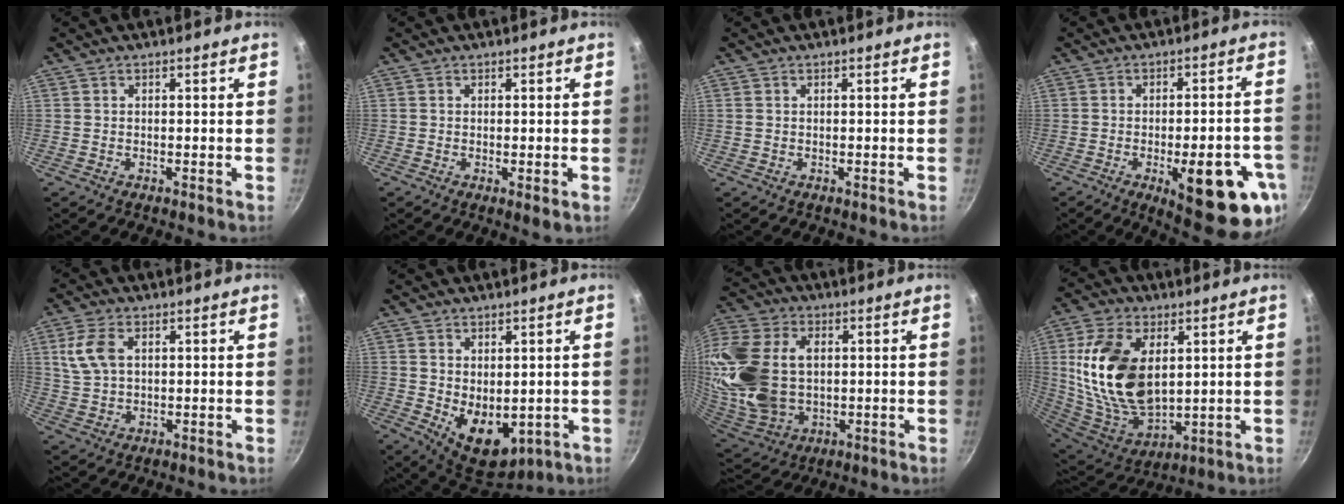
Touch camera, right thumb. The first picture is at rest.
{"total": 1.4, "force": [-0.2, 0.2, 1.4], "torque": [-0.025, -0.009, -0.004]}
{"total": 0.0}
{"total": 18.3, "force": [-6.7, 6.2, 15.8], "torque": [-0.172, 0.010, -0.080]}
{"total": 7.1, "force": [2.1, 4.3, 5.2], "torque": [-0.107, 0.003, 0.043]}
{"total": 9.6, "force": [-0.2, 6.4, 7.2], "torque": [-0.081, -0.022, 0.020]}
{"total": 25.9, "force": [3.1, 17.9, 18.4], "torque": [-0.414, 0.006, 0.066]}
{"total": 21.3, "force": [4.4, 12.8, 16.4], "torque": [-0.295, -0.029, 0.098]}